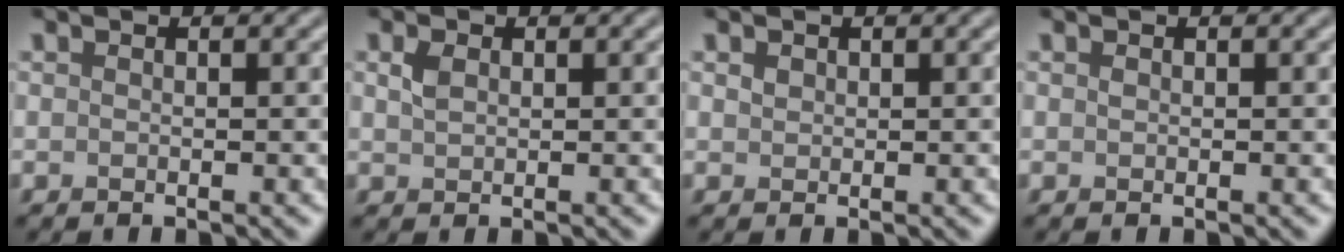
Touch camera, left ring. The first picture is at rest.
{"total": 1.3, "force": [0.5, 0.8, 0.8], "torque": [-0.019, 0.002, 0.012]}
{"total": 0.7, "force": [0.4, 0.5, 0.2], "torque": [-0.005, -0.001, 0.008]}
{"total": 0.0}